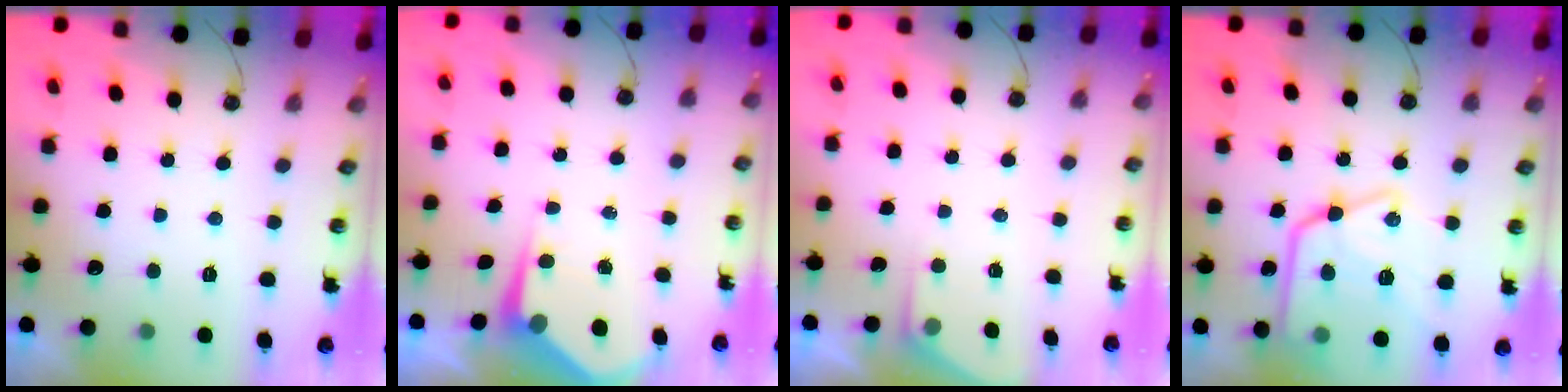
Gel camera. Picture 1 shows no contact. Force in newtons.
{"total": 5.2, "press": 5.2, "slide": 0.6}
{"total": 2.7, "press": 2.7, "slide": 0.3}
{"total": 22.0, "press": 21.9, "slide": 1.8}